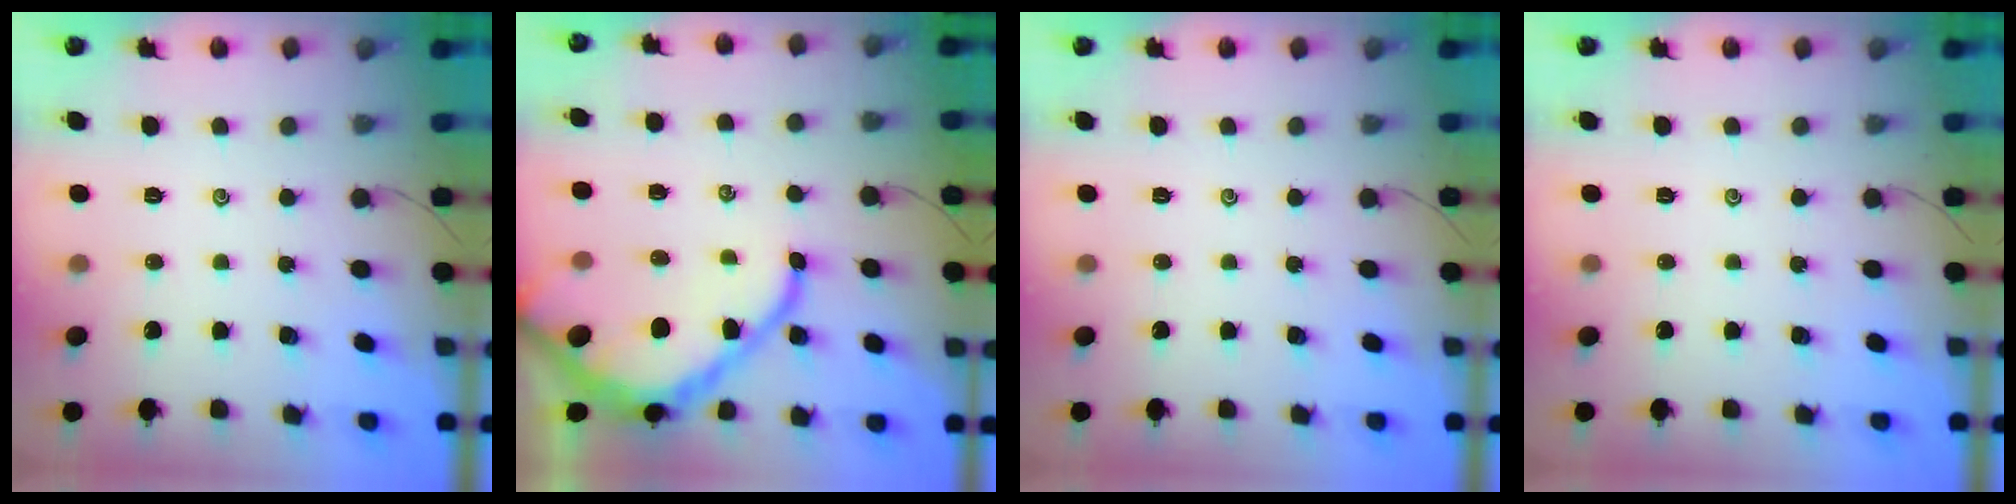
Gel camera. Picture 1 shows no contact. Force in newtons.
{"total": 14.6, "press": 14.5, "slide": 1.5}
{"total": 0.0}
{"total": 0.0}